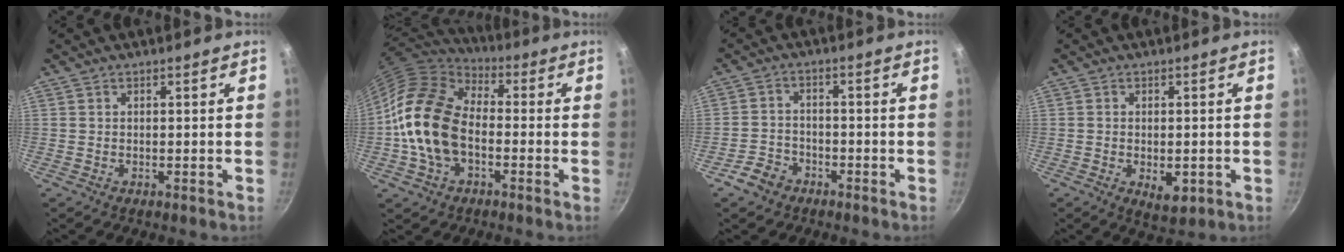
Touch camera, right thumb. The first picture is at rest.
{"total": 16.9, "force": [-2.5, 11.1, 12.4], "torque": [-0.205, 0.032, -0.062]}
{"total": 5.0, "force": [-3.2, 3.5, 1.5], "torque": [-0.019, 0.033, -0.058]}
{"total": 4.8, "force": [-1.2, 2.6, 3.9], "torque": [-0.049, -0.006, -0.011]}